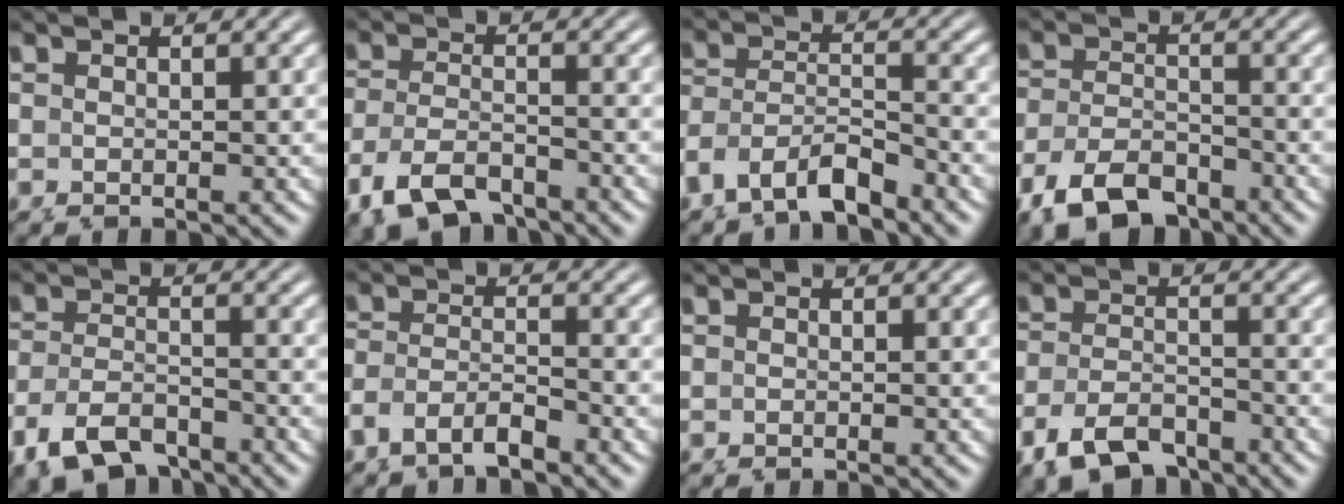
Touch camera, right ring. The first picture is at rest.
{"total": 5.4, "force": [-3.7, 3.3, 2.2], "torque": [-0.063, -0.027, -0.047]}
{"total": 5.8, "force": [-3.0, 4.5, 2.1], "torque": [-0.068, -0.024, -0.049]}
{"total": 6.4, "force": [-4.5, 3.8, 2.4], "torque": [-0.056, -0.023, -0.064]}
{"total": 6.0, "force": [-4.2, 3.7, 2.2], "torque": [-0.056, -0.023, -0.059]}
{"total": 3.6, "force": [-2.5, 2.2, 1.3], "torque": [-0.041, -0.014, -0.039]}
{"total": 0.0}
{"total": 5.3, "force": [-4.0, 2.9, 1.9], "torque": [-0.040, -0.017, -0.059]}